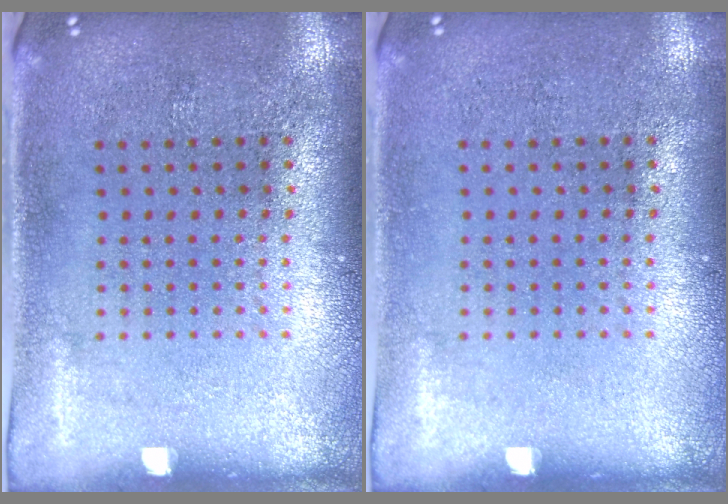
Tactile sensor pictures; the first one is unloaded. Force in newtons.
{"total": 0.0}